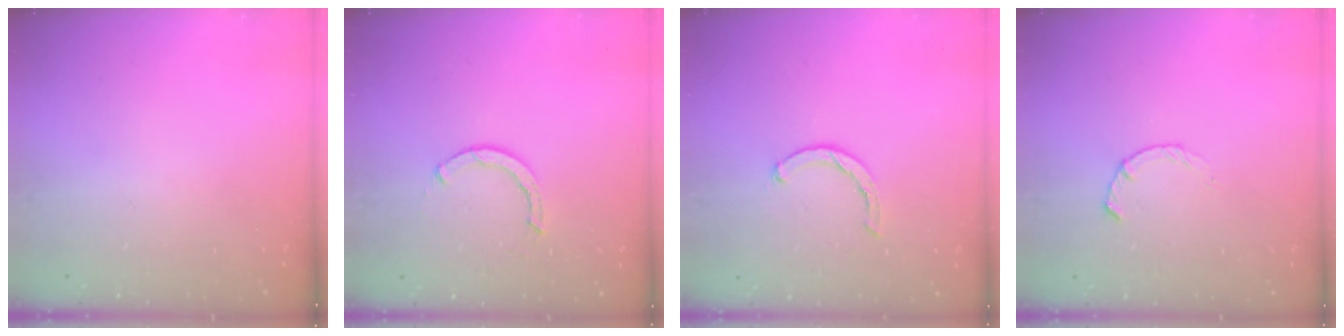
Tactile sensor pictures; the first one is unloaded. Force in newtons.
{"total": 2.3, "press": 2.3, "slide": 0.1}
{"total": 2.3, "press": 2.2, "slide": 0.5}
{"total": 2.3, "press": 2.2, "slide": 0.4}